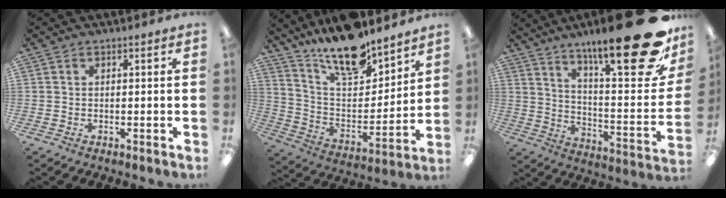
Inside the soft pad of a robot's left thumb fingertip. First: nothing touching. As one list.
[{"total": 17.1, "force": [15.1, 4.7, 6.6], "torque": [-0.133, -0.107, 0.267]}, {"total": 28.8, "force": [16.9, 6.9, 22.3], "torque": [-0.314, -0.116, 0.275]}]